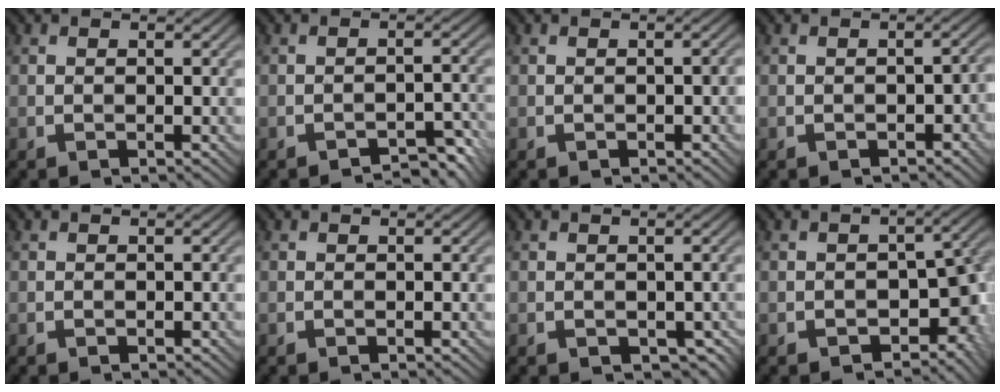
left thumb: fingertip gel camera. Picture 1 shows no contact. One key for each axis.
{"total": 3.2, "fx": -2.8, "fy": 0.7, "fz": 1.2, "tx": -0.015, "ty": 0.009, "tz": -0.033}
{"total": 0.7, "fx": -0.3, "fy": 0.3, "fz": 0.5, "tx": -0.009, "ty": -0.001, "tz": -0.003}
{"total": 1.9, "fx": -0.9, "fy": 1.1, "fz": 1.2, "tx": -0.022, "ty": -0.005, "tz": -0.010}
{"total": 0.0}
{"total": 0.0}
{"total": 2.0, "fx": -0.2, "fy": 1.6, "fz": 1.3, "tx": -0.026, "ty": -0.010, "tz": 0.001}
{"total": 7.8, "fx": -2.7, "fy": 5.1, "fz": 5.2, "tx": -0.074, "ty": -0.020, "tz": -0.030}